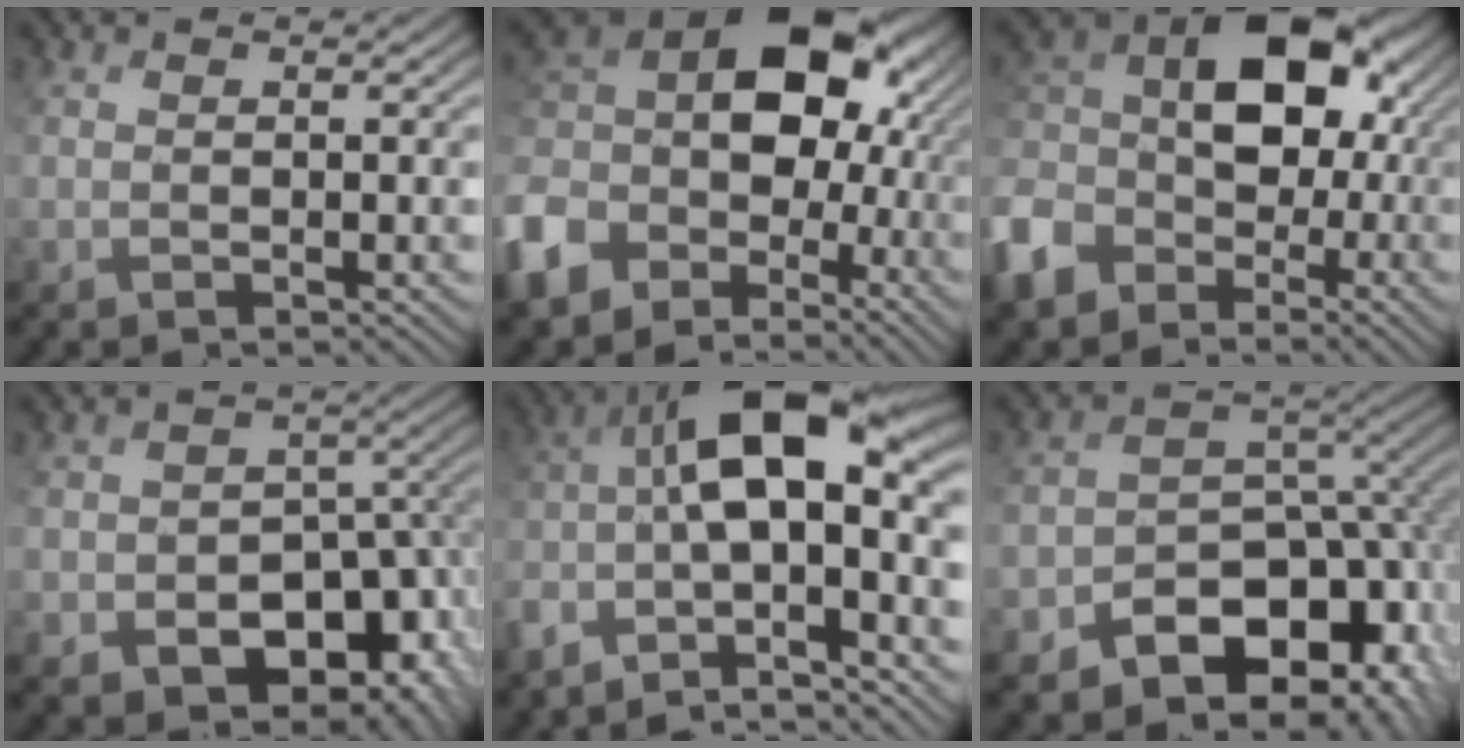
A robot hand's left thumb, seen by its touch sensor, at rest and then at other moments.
{"total": 17.1, "force": [-3.5, 12.8, 10.9], "torque": [-0.265, -0.016, -0.083]}
{"total": 14.8, "force": [-4.4, 10.5, 9.6], "torque": [-0.224, -0.010, -0.099]}
{"total": 15.8, "force": [-7.8, 11.8, 7.1], "torque": [-0.108, -0.039, -0.109]}
{"total": 16.3, "force": [-4.2, 6.1, 14.6], "torque": [-0.265, 0.003, -0.080]}
{"total": 15.0, "force": [-8.1, 10.1, 7.8], "torque": [-0.130, -0.034, -0.106]}